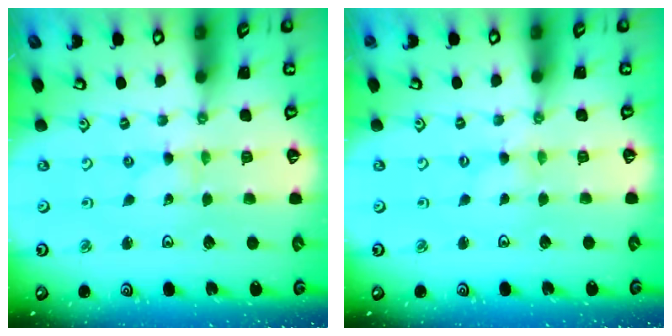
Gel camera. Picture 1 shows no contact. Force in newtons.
{"total": 0.0}